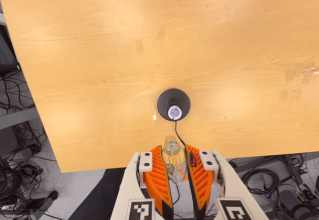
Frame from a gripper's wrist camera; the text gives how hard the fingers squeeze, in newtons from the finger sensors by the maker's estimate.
{"total": 20.7, "left": 25.0, "right": 16.5}